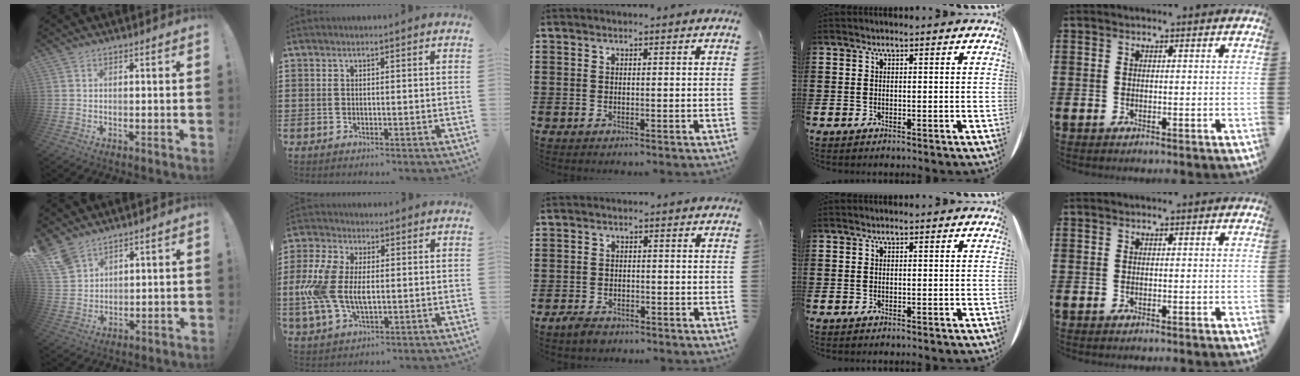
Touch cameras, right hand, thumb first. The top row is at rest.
{"thumb": {"total": 7.3, "force": [5.9, 3.6, 2.4], "torque": [-0.058, -0.034, 0.119]}, "index": {"total": 9.3, "force": [-0.3, 5.3, 7.7], "torque": [-0.189, 0.000, -0.013]}, "middle": {"total": 2.0, "force": [-1.7, 0.7, 0.8], "torque": [-0.026, -0.001, -0.036]}}